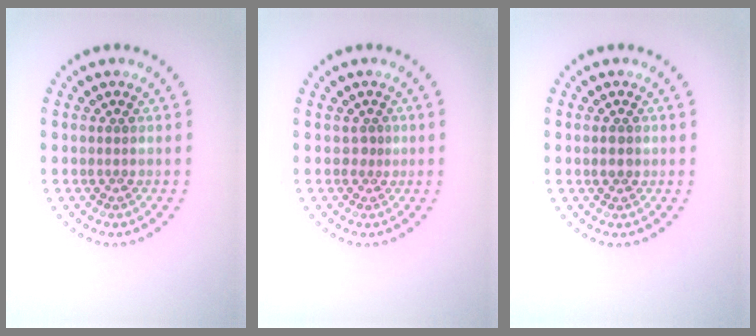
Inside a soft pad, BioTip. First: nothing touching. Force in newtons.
{"total": 0.5, "press": 0.2, "slide": 0.5}
{"total": 1.2, "press": 1.2, "slide": 0.2}